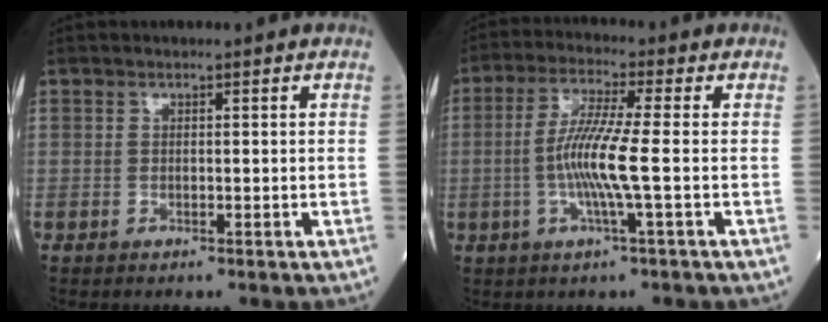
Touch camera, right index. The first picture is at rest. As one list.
[{"total": 8.1, "force": [-1.1, -0.5, 8.0], "torque": [-0.162, -0.003, -0.027]}]